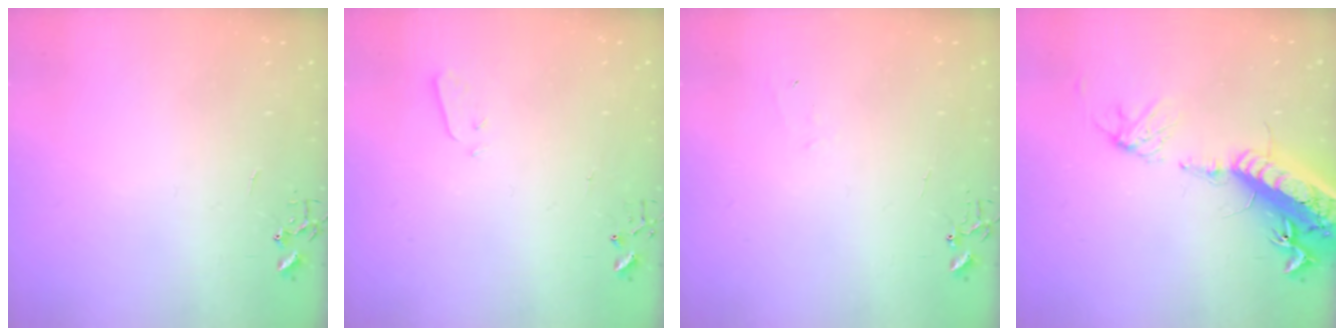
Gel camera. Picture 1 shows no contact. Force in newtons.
{"total": 2.9, "press": 2.8, "slide": 0.7}
{"total": 4.3, "press": 4.2, "slide": 0.5}
{"total": 21.7, "press": 21.1, "slide": 4.7}